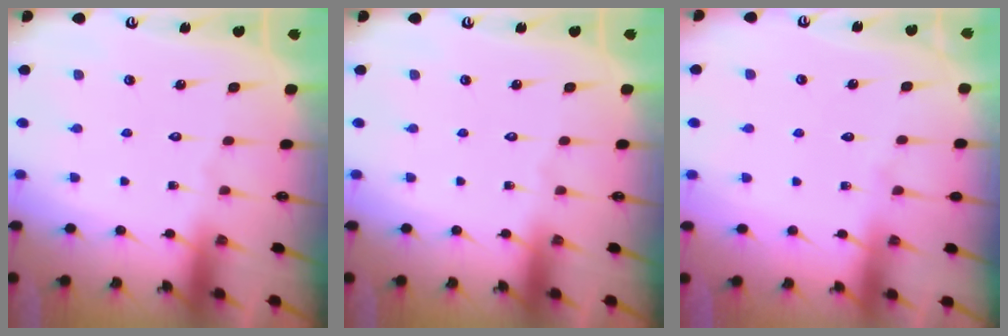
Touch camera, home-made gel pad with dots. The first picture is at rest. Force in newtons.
{"total": 0.0}
{"total": 4.5, "press": 4.5, "slide": 0.6}